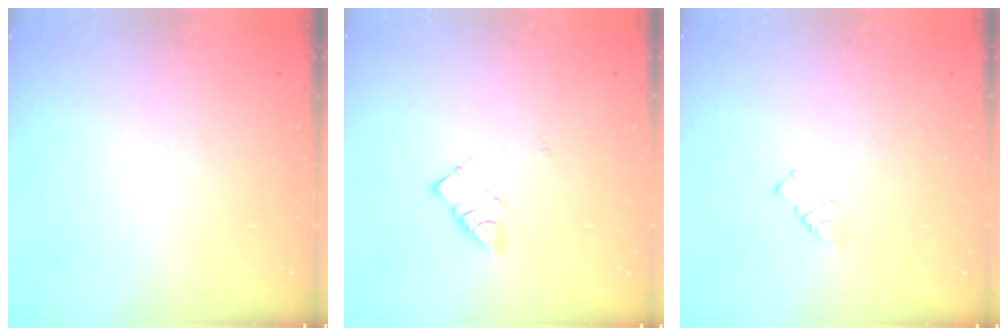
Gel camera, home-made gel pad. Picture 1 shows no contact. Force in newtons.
{"total": 5.0, "press": 5.0, "slide": 0.2}
{"total": 2.9, "press": 2.9, "slide": 0.4}